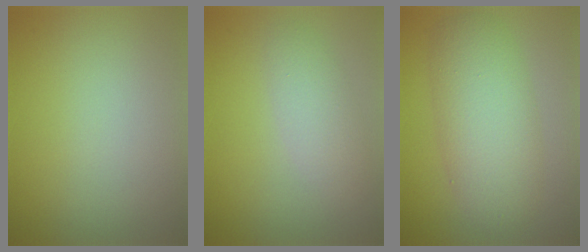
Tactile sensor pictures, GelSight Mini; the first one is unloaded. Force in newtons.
{"total": 2.4, "press": 2.4, "slide": 0.1}
{"total": 6.0, "press": 6.0, "slide": 0.2}